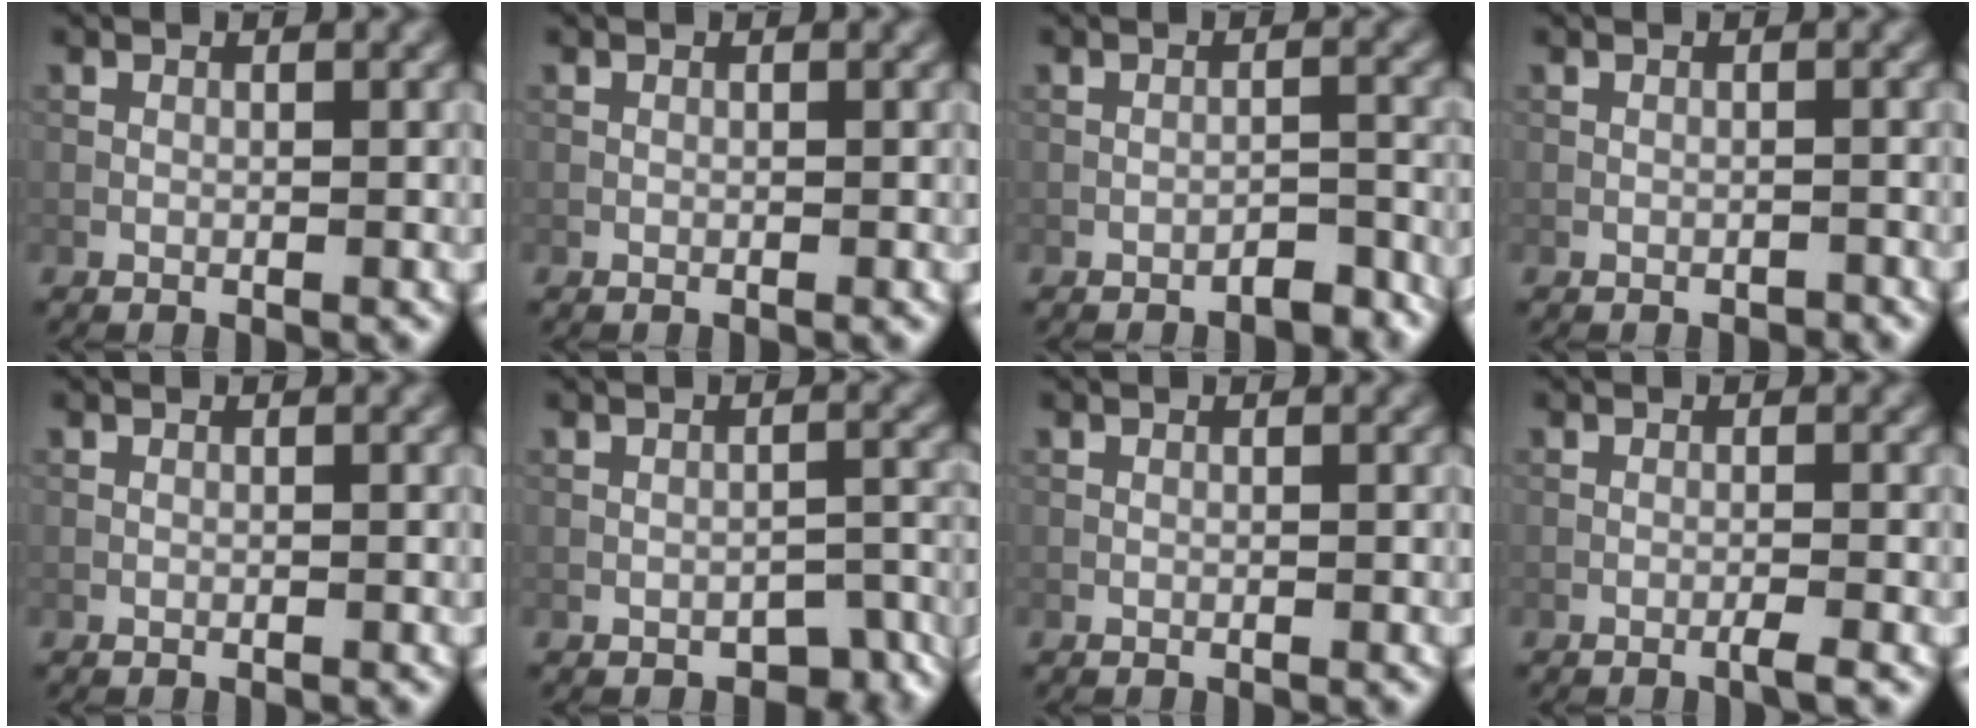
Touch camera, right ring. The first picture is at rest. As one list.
[{"total": 0.0}, {"total": 1.9, "force": [-1.6, 0.5, 0.9], "torque": [-0.008, 0.010, -0.025]}, {"total": 0.6, "force": [-0.6, 0.2, 0.1], "torque": [-0.002, -0.001, -0.008]}, {"total": 0.0}, {"total": 3.0, "force": [-2.2, 1.5, 1.5], "torque": [-0.011, -0.004, -0.024]}, {"total": 0.0}, {"total": 1.0, "force": [-0.6, -0.1, 0.8], "torque": [-0.012, 0.003, -0.017]}]